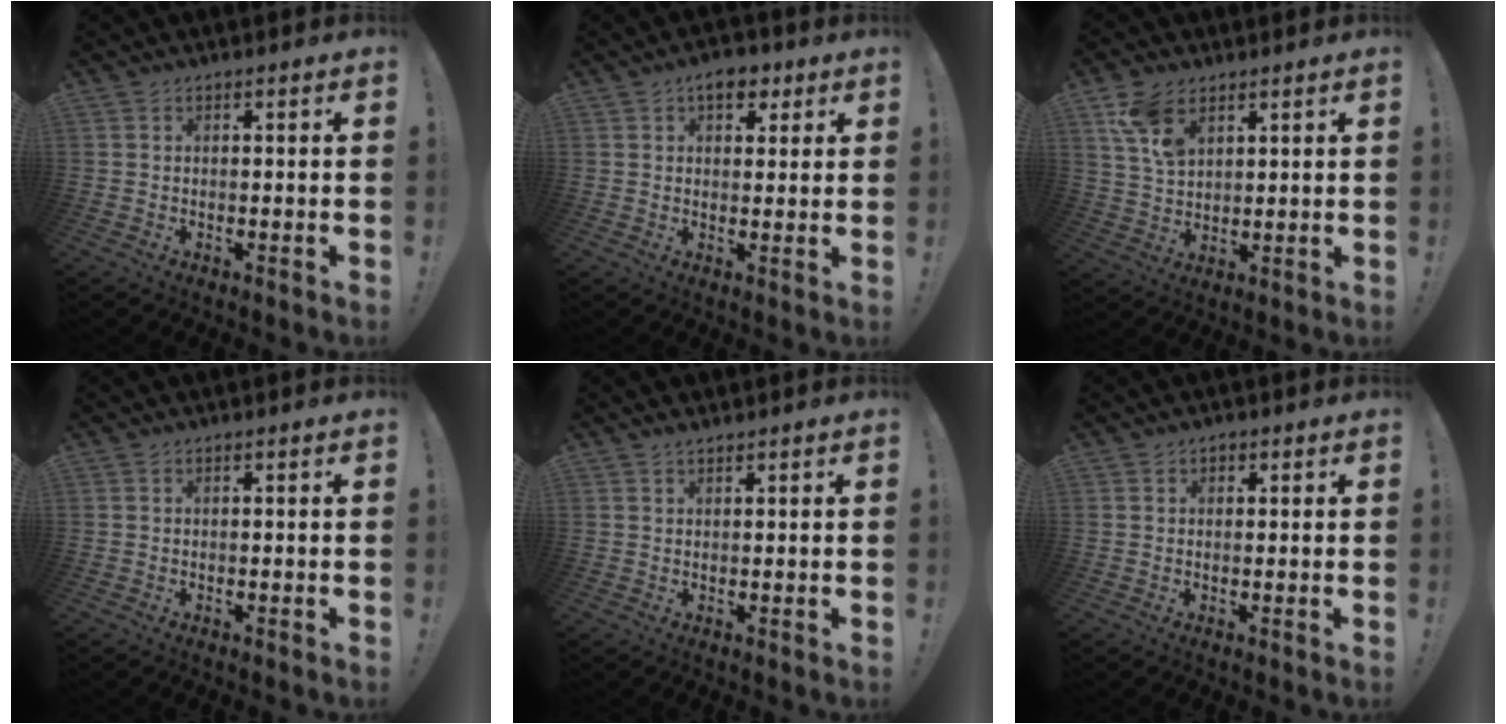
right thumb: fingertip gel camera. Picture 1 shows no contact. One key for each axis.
{"total": 6.4, "fx": 3.6, "fy": 3.8, "fz": 3.7, "tx": -0.034, "ty": -0.010, "tz": 0.059}
{"total": 9.5, "fx": 5.4, "fy": 5.4, "fz": 5.7, "tx": -0.105, "ty": -0.014, "tz": 0.106}
{"total": 0.0}
{"total": 1.4, "fx": 1.3, "fy": 0.3, "fz": 0.2, "tx": 0.001, "ty": -0.005, "tz": 0.024}
{"total": 1.0, "fx": 0.4, "fy": 0.9, "fz": 0.3, "tx": 0.002, "ty": -0.001, "tz": 0.005}